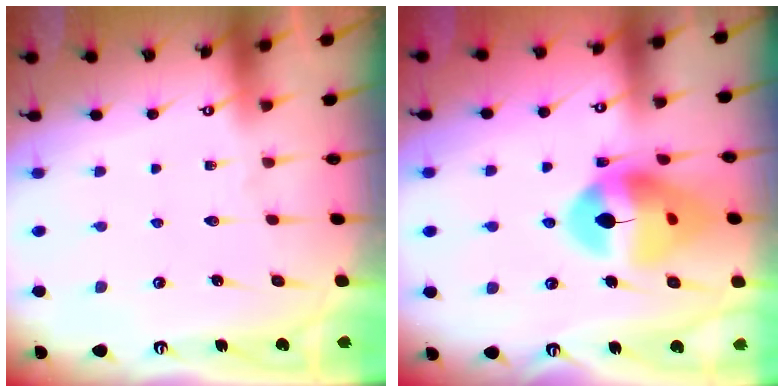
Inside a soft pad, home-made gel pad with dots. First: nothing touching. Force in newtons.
{"total": 16.3, "press": 16.1, "slide": 2.2}